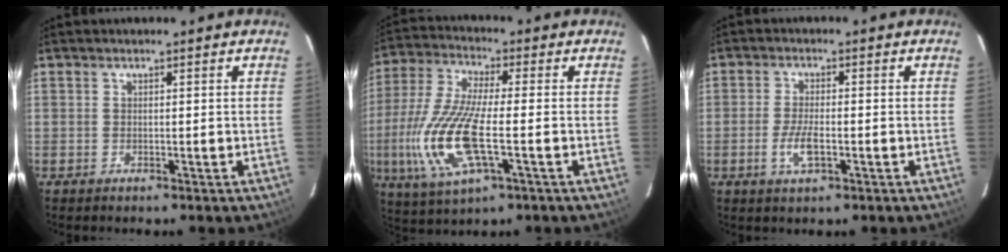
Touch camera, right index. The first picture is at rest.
{"total": 16.2, "force": [-3.7, 4.8, 15.0], "torque": [-0.330, -0.014, -0.072]}
{"total": 4.6, "force": [-1.5, 1.5, 4.0], "torque": [-0.088, -0.005, -0.030]}